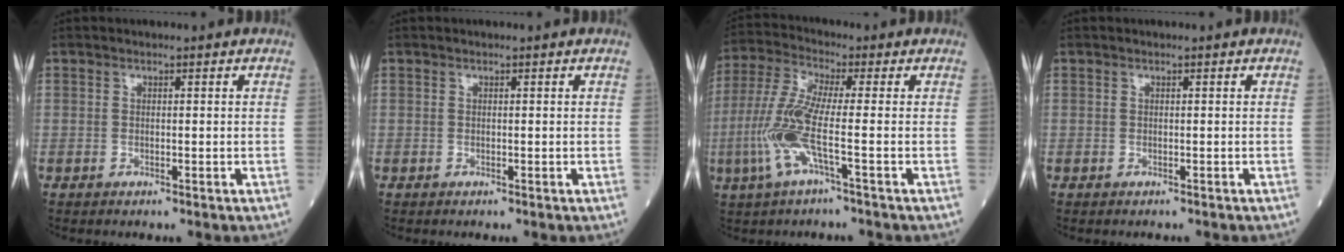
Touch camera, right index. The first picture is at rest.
{"total": 0.0}
{"total": 9.2, "force": [-2.5, 0.4, 8.8], "torque": [-0.204, -0.001, -0.061]}
{"total": 0.0}